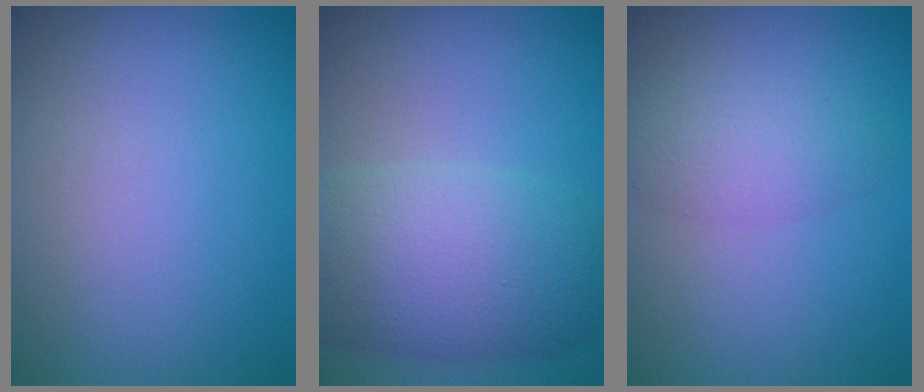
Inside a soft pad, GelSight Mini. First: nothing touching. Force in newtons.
{"total": 7.6, "press": 7.6, "slide": 0.2}
{"total": 2.7, "press": 2.7, "slide": 0.1}